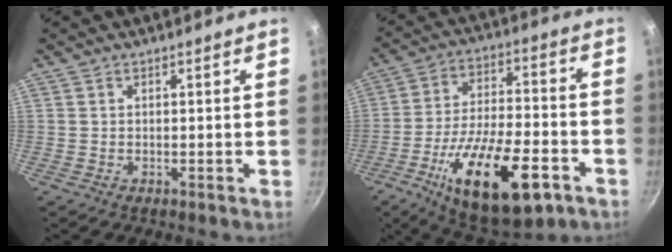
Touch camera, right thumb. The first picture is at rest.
{"total": 23.2, "force": [-10.4, 9.4, 18.5], "torque": [-0.287, 0.028, -0.162]}